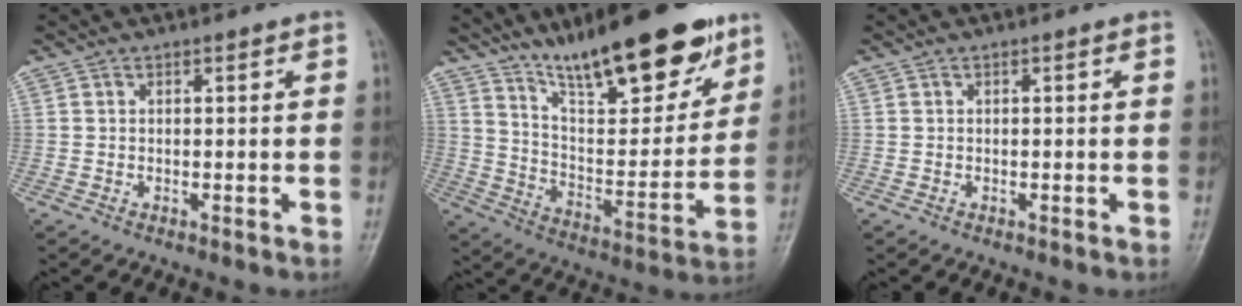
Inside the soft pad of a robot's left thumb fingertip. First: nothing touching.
{"total": 23.2, "force": [15.9, 7.0, 15.3], "torque": [-0.197, -0.069, 0.266]}
{"total": 0.0}